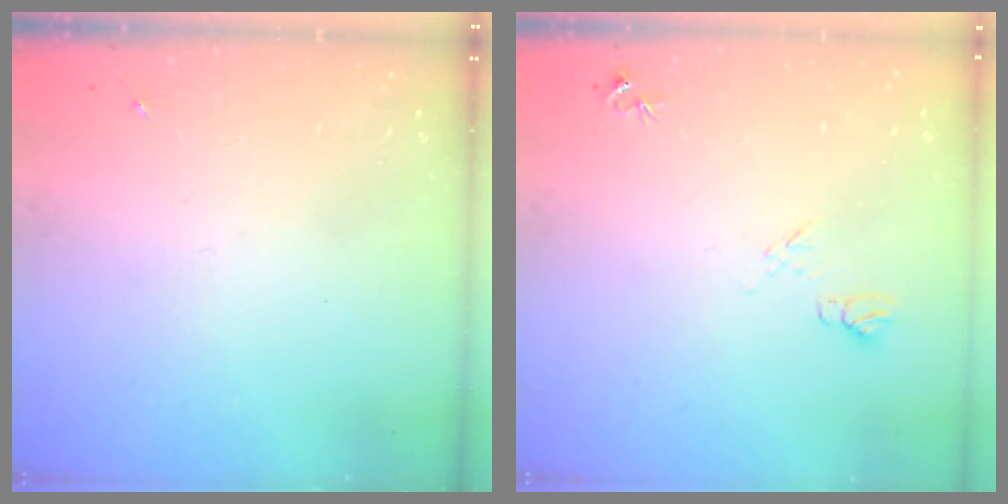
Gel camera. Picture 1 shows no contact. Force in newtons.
{"total": 6.7, "press": 6.7, "slide": 0.7}